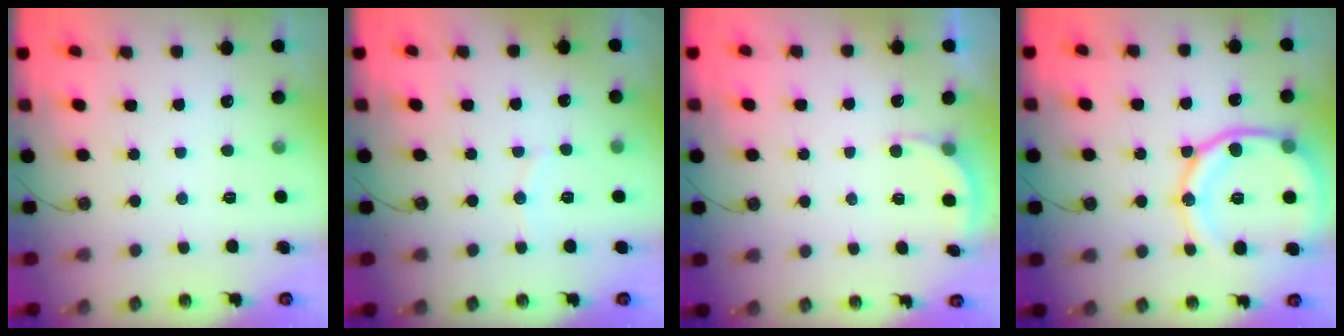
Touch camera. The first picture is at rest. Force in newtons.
{"total": 4.4, "press": 4.3, "slide": 0.9}
{"total": 2.6, "press": 2.3, "slide": 1.1}
{"total": 17.7, "press": 17.6, "slide": 1.9}